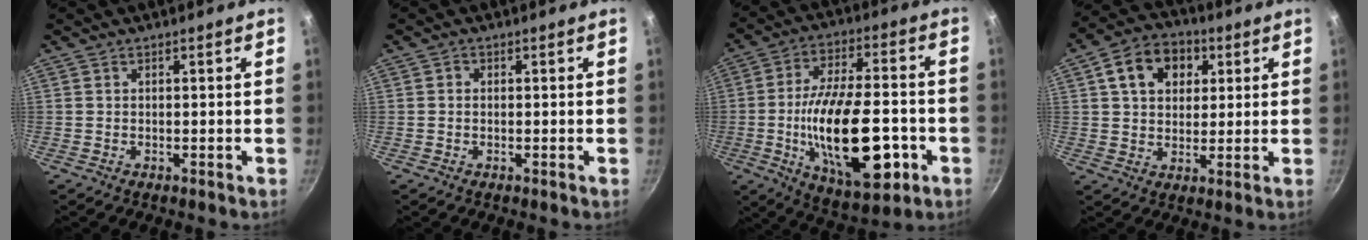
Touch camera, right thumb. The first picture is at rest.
{"total": 0.9, "force": [0.0, 0.7, 0.5], "torque": [-0.008, 0.005, -0.002]}
{"total": 23.1, "force": [-5.7, 10.1, 20.0], "torque": [-0.324, 0.017, -0.082]}
{"total": 11.8, "force": [4.1, 8.8, 6.7], "torque": [-0.087, 0.007, 0.056]}